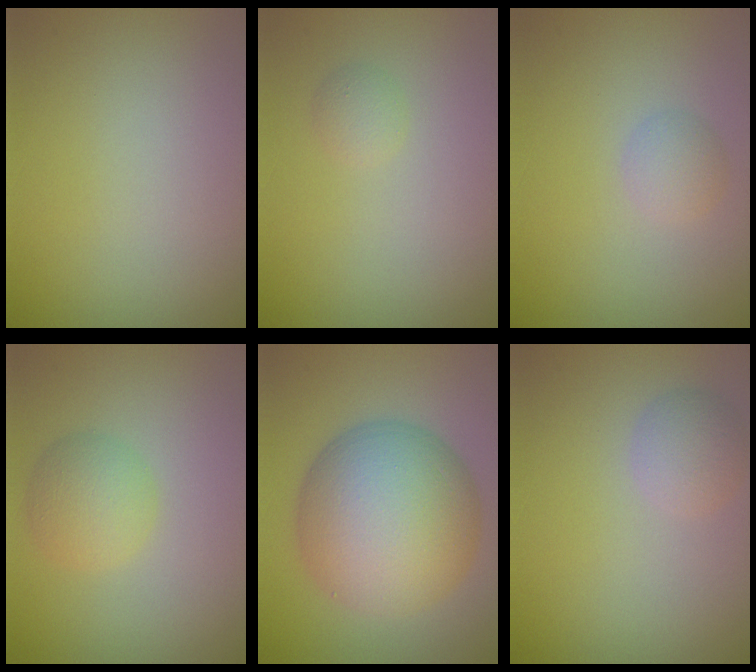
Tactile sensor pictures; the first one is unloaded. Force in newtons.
{"total": 0.9, "press": 0.9, "slide": 0.1}
{"total": 1.4, "press": 1.4, "slide": 0.1}
{"total": 2.7, "press": 2.7, "slide": 0.1}
{"total": 11.2, "press": 11.1, "slide": 0.4}
{"total": 2.0, "press": 2.0, "slide": 0.1}